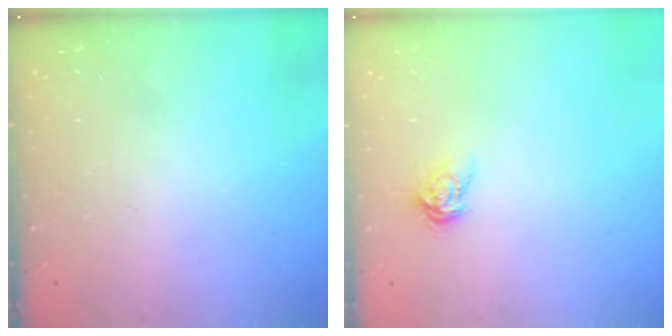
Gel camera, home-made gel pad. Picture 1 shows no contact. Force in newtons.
{"total": 4.0, "press": 4.0, "slide": 0.5}